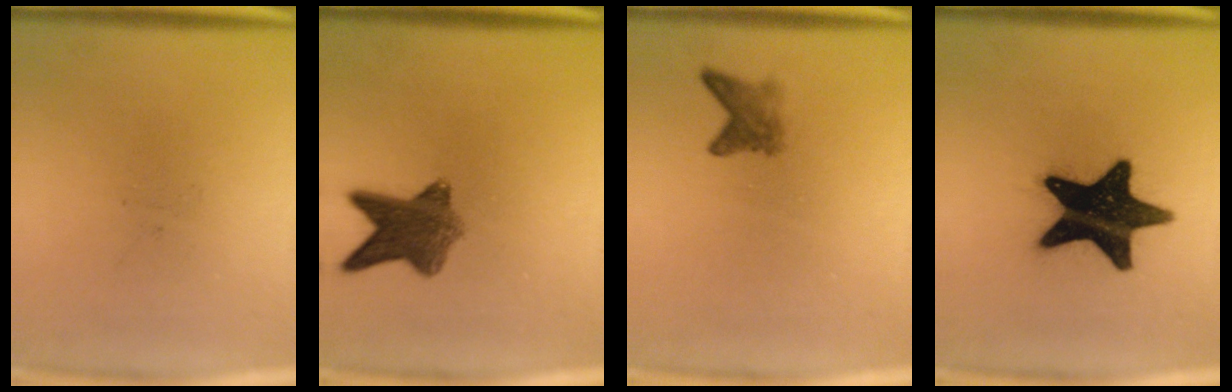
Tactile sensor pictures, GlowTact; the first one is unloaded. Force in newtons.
{"total": 7.6}
{"total": 2.3}
{"total": 19.5}